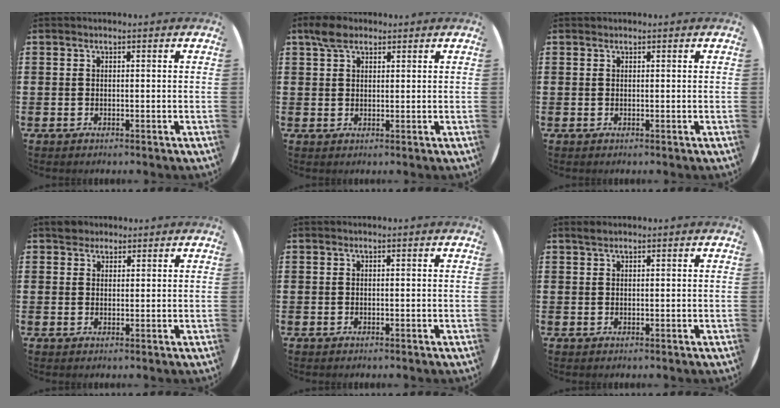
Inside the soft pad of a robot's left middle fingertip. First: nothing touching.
{"total": 3.2, "force": [2.4, 1.6, 1.4], "torque": [-0.023, 0.005, 0.043]}
{"total": 0.0}
{"total": 2.1, "force": [1.9, 1.0, 0.0], "torque": [0.013, -0.001, 0.034]}
{"total": 0.0}
{"total": 0.9, "force": [0.8, 0.2, 0.2], "torque": [-0.005, 0.002, 0.015]}